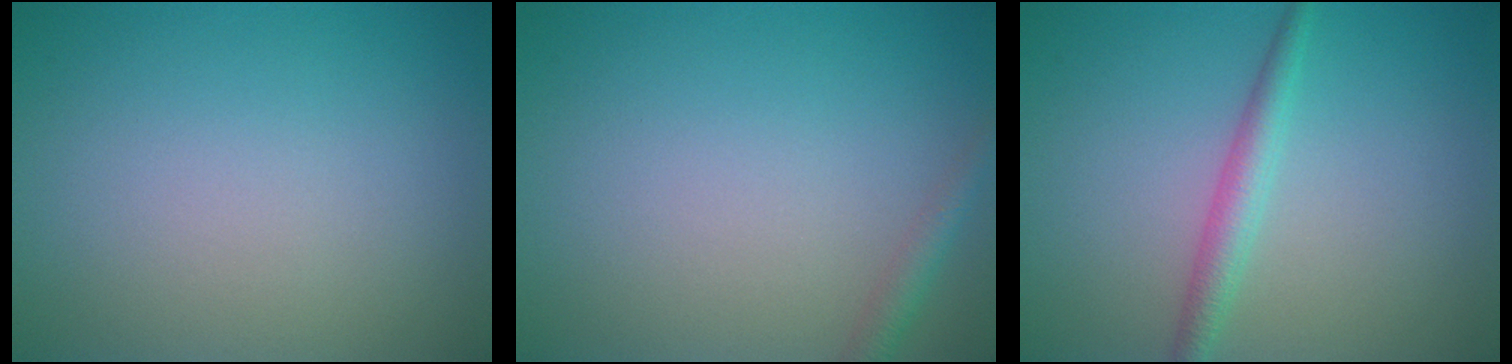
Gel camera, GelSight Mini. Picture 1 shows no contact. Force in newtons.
{"total": 1.5, "press": 1.5, "slide": 0.1}
{"total": 2.2, "press": 2.2, "slide": 0.0}